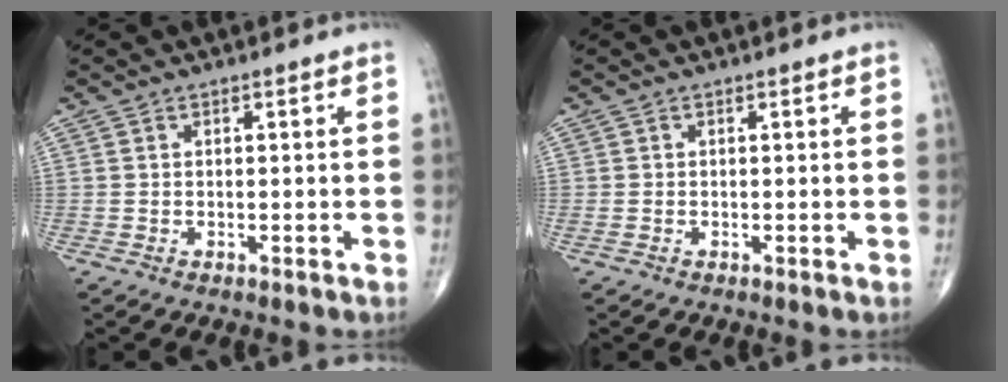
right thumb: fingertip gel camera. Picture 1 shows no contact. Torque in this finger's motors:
{"motor_torque": [-0.38, 0.11, 0.02, 0.11, 0.01]}